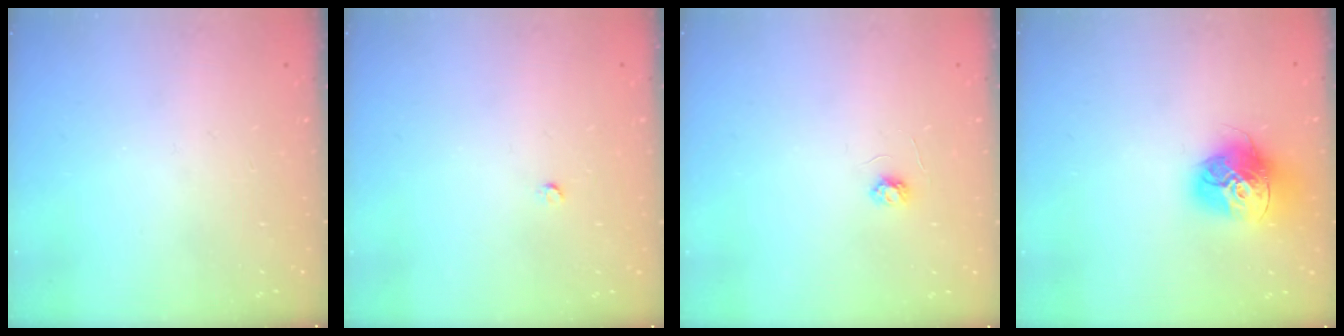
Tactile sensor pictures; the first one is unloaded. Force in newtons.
{"total": 2.2, "press": 2.2, "slide": 0.3}
{"total": 3.1, "press": 3.1, "slide": 0.3}
{"total": 15.9, "press": 15.8, "slide": 1.7}